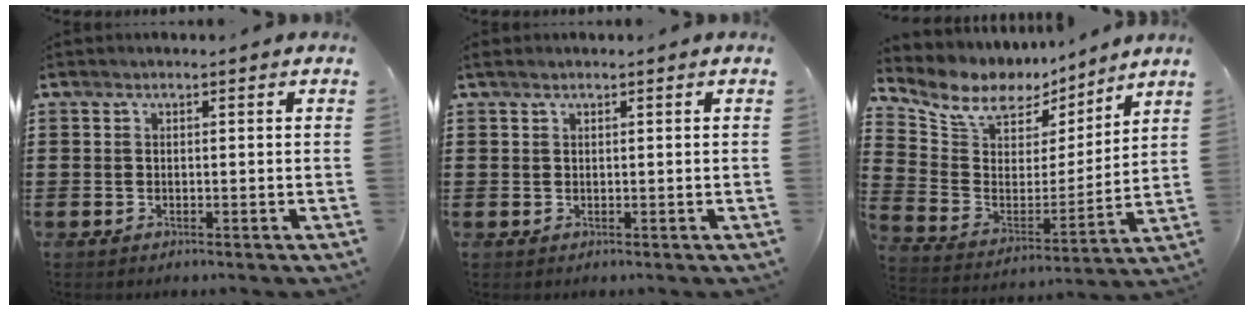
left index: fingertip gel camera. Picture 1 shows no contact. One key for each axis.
{"total": 0.6, "fx": 0.4, "fy": 0.5, "fz": 0.1, "tx": -0.004, "ty": 0.006, "tz": 0.007}
{"total": 9.1, "fx": 7.1, "fy": 4.9, "fz": 2.9, "tx": -0.094, "ty": -0.039, "tz": 0.128}